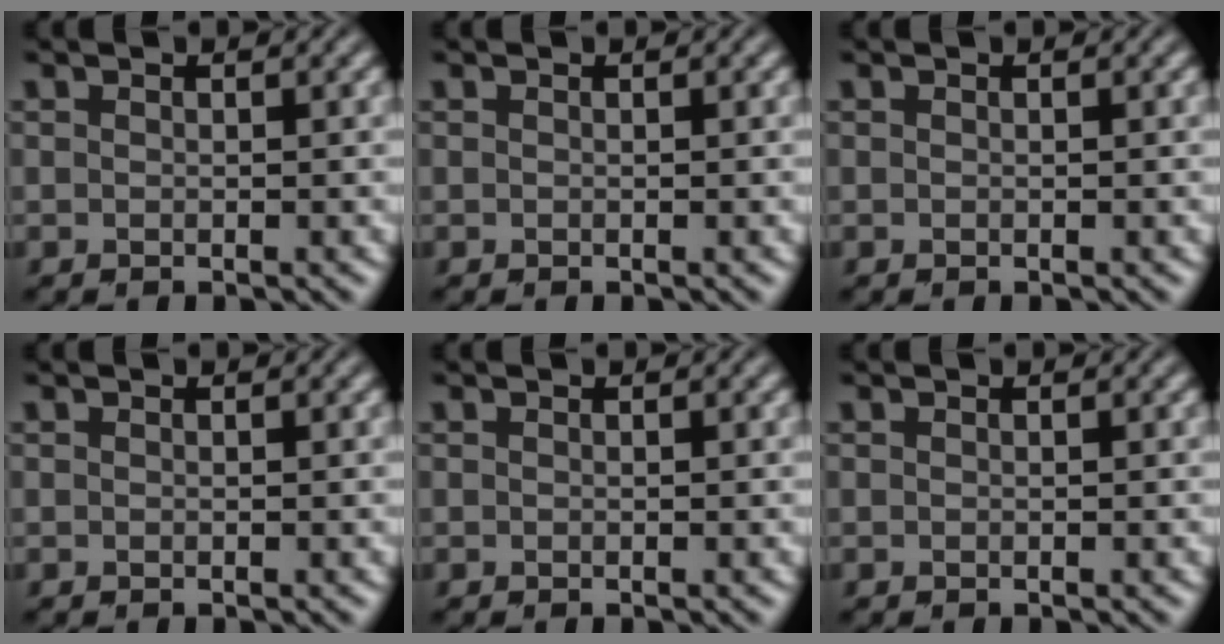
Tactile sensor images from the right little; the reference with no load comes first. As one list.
[{"total": 0.0}, {"total": 0.0}, {"total": 0.0}, {"total": 0.0}, {"total": 0.0}]